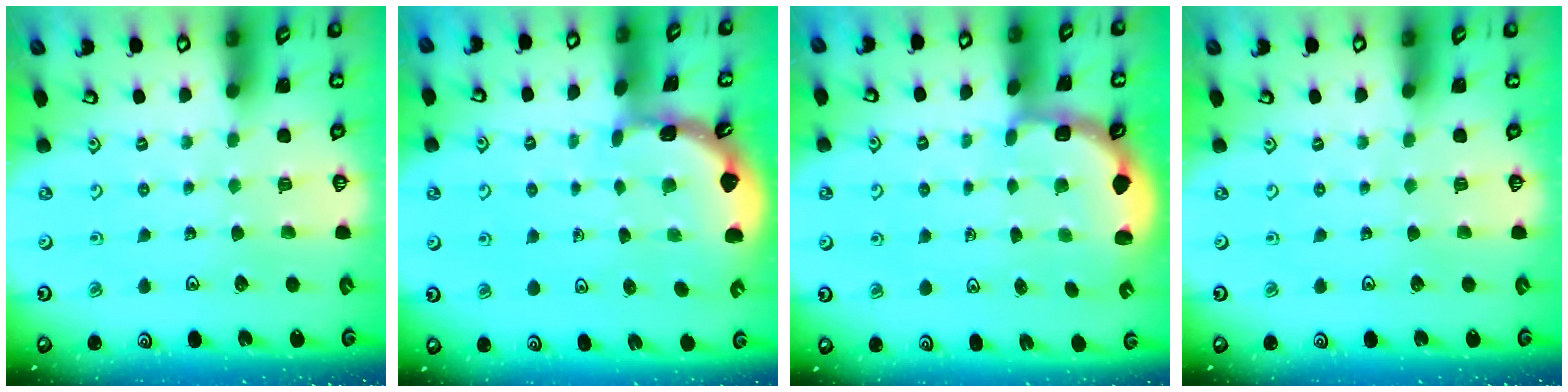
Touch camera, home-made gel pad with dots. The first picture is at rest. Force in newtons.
{"total": 1.6, "press": 1.6, "slide": 0.1}
{"total": 2.8, "press": 2.2, "slide": 1.7}
{"total": 0.0}